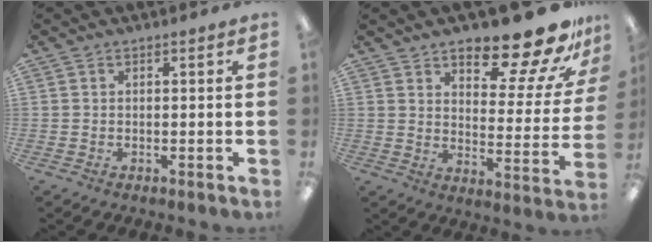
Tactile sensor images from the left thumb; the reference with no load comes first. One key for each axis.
{"total": 19.2, "fx": 15.2, "fy": 6.1, "fz": 10.0, "tx": -0.131, "ty": -0.112, "tz": 0.246}